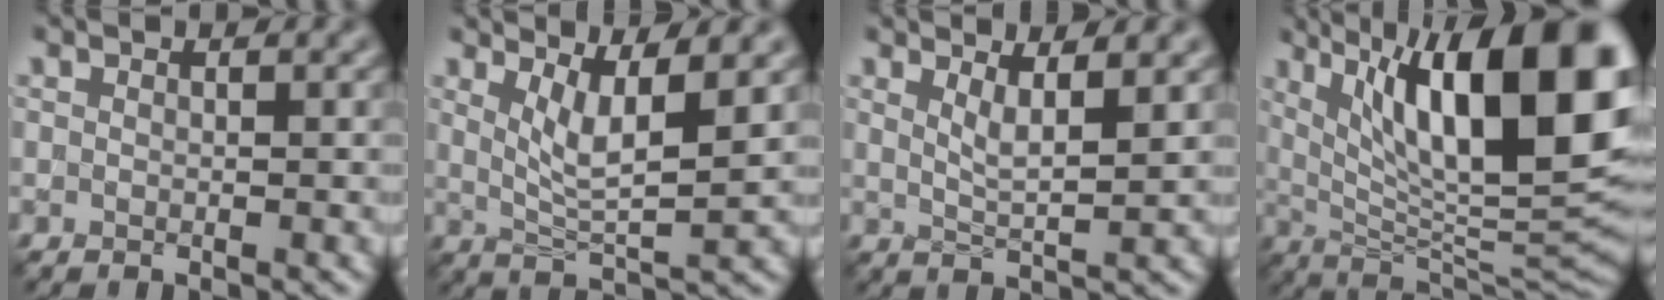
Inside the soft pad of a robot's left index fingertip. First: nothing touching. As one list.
[{"total": 4.4, "force": [2.0, 0.9, 3.8], "torque": [-0.069, -0.009, 0.041]}, {"total": 2.7, "force": [1.6, 0.6, 2.1], "torque": [-0.030, -0.007, 0.029]}, {"total": 17.3, "force": [5.9, 5.7, 15.2], "torque": [-0.219, 0.008, 0.107]}]